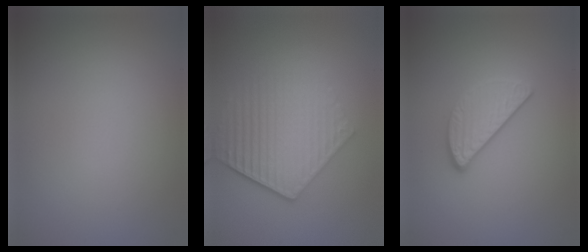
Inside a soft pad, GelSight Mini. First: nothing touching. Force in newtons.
{"total": 6.1, "press": 4.4, "slide": 4.1}
{"total": 3.0, "press": 2.5, "slide": 1.7}